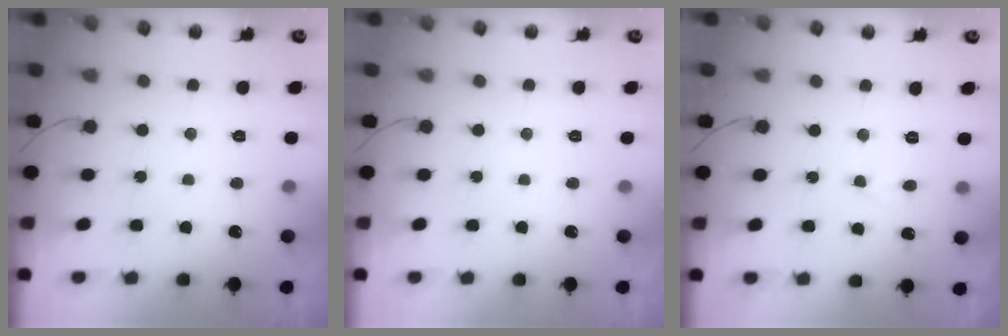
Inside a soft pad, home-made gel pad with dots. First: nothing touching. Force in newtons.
{"total": 0.0}
{"total": 3.2, "press": 3.2, "slide": 0.3}